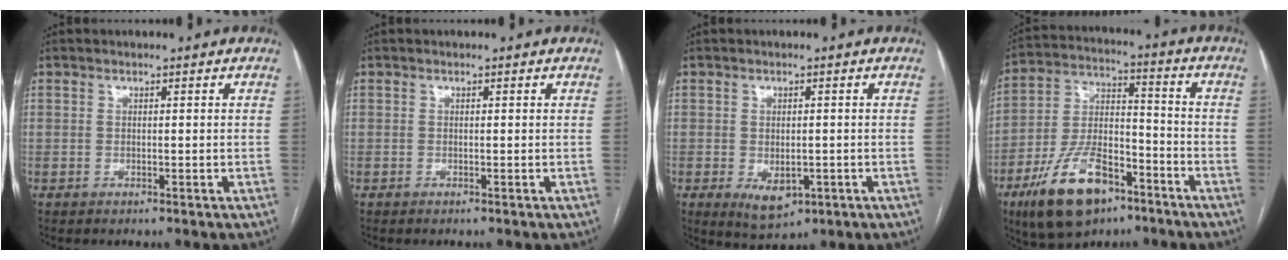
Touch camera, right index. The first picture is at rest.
{"total": 0.0}
{"total": 5.1, "force": [-1.6, 2.8, 3.9], "torque": [-0.064, -0.008, -0.011]}
{"total": 15.7, "force": [-9.3, 6.8, 10.7], "torque": [-0.213, 0.003, -0.161]}